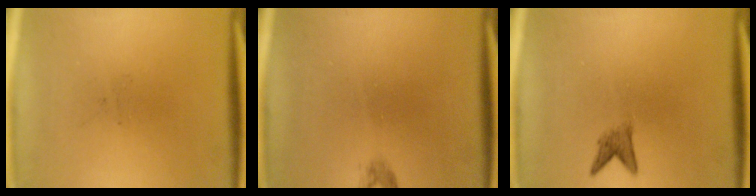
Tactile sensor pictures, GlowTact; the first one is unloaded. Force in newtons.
{"total": 0.8}
{"total": 1.8}